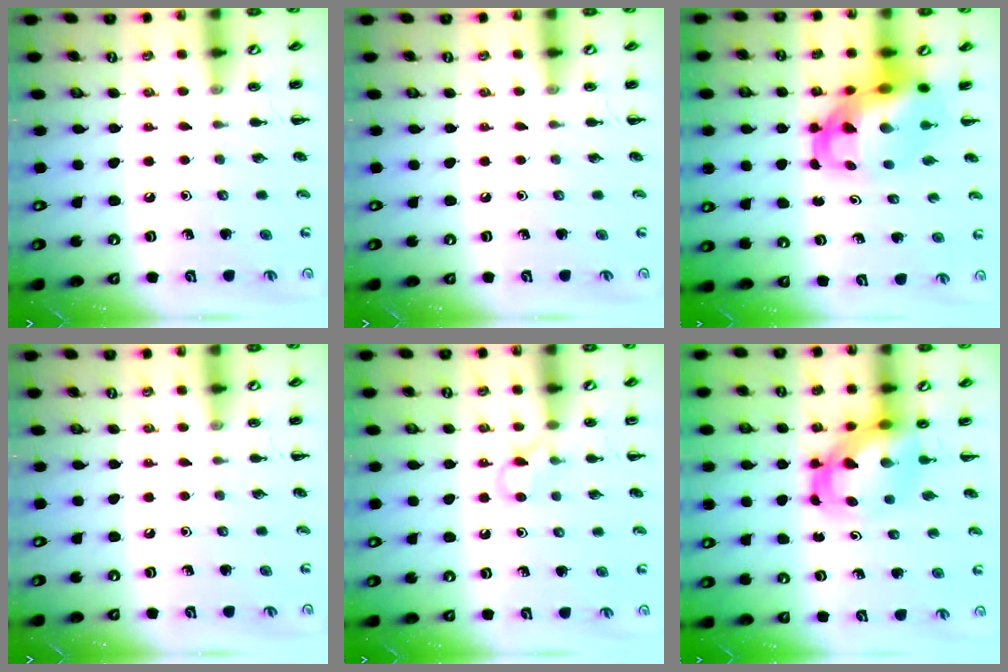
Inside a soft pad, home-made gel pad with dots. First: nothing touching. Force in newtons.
{"total": 0.0}
{"total": 11.4, "press": 11.0, "slide": 2.9}
{"total": 0.0}
{"total": 4.9, "press": 4.7, "slide": 1.5}
{"total": 5.1, "press": 5.0, "slide": 1.2}